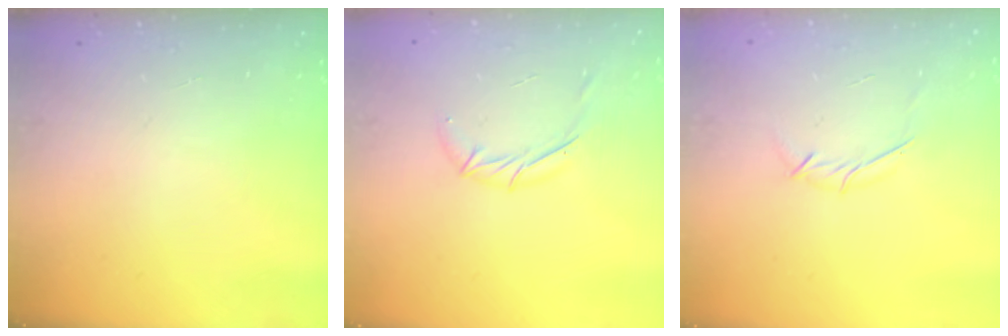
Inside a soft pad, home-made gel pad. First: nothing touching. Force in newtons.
{"total": 5.8, "press": 5.7, "slide": 1.3}
{"total": 3.8, "press": 3.7, "slide": 1.0}